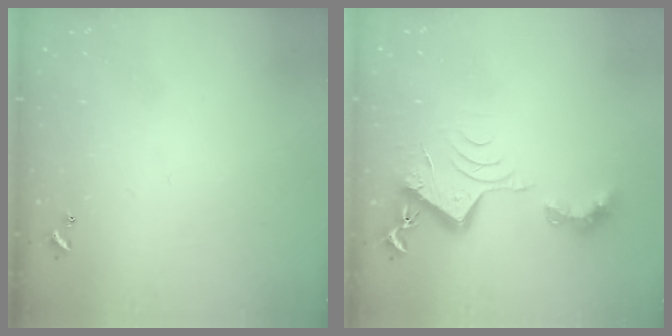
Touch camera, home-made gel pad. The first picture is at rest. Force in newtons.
{"total": 9.0, "press": 8.9, "slide": 1.0}